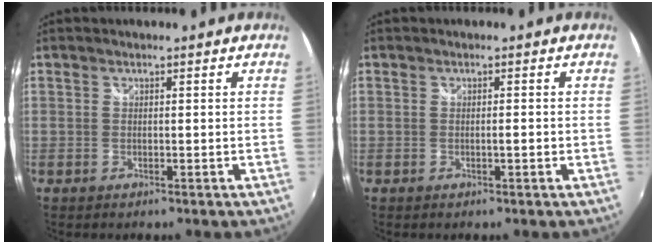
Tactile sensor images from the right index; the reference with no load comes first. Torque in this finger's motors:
{"motor_torque": [1.05, 1.09, 0.01, 0.00]}